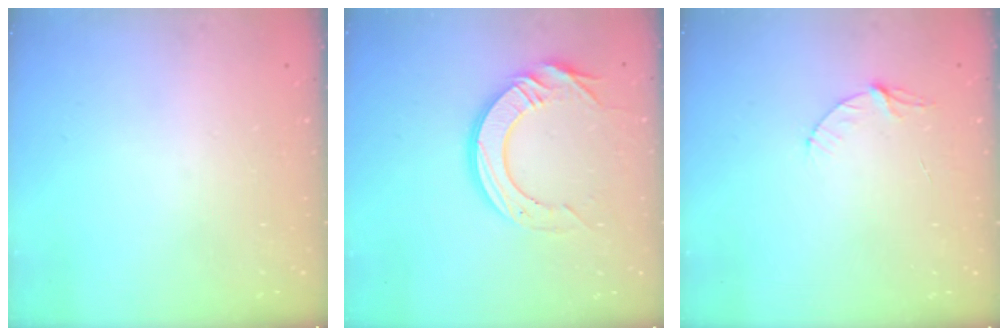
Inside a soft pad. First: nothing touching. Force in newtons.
{"total": 14.2, "press": 14.1, "slide": 1.5}
{"total": 4.0, "press": 4.0, "slide": 0.4}